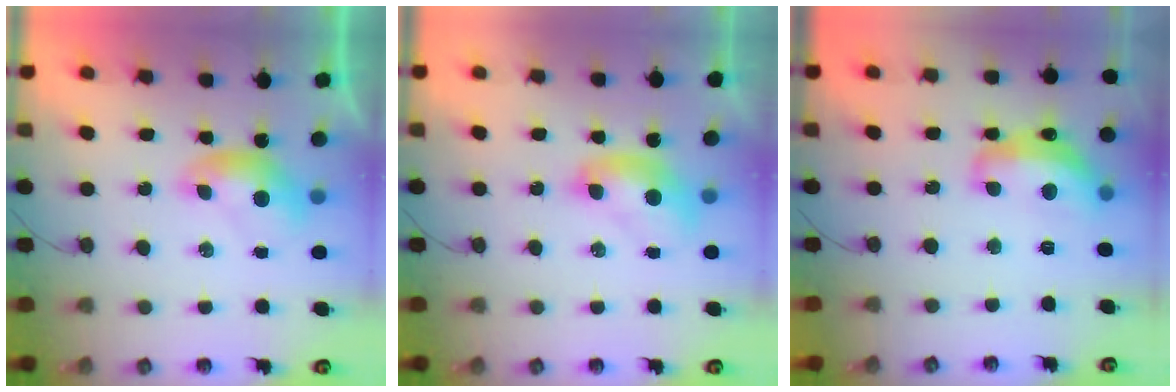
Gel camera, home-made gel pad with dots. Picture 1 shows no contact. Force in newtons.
{"total": 2.0, "press": 2.0, "slide": 0.2}
{"total": 9.0, "press": 8.9, "slide": 0.8}